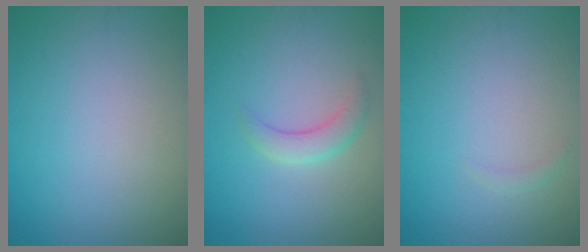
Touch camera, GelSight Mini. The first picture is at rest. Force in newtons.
{"total": 2.3, "press": 2.3, "slide": 0.0}
{"total": 0.7, "press": 0.7, "slide": 0.0}